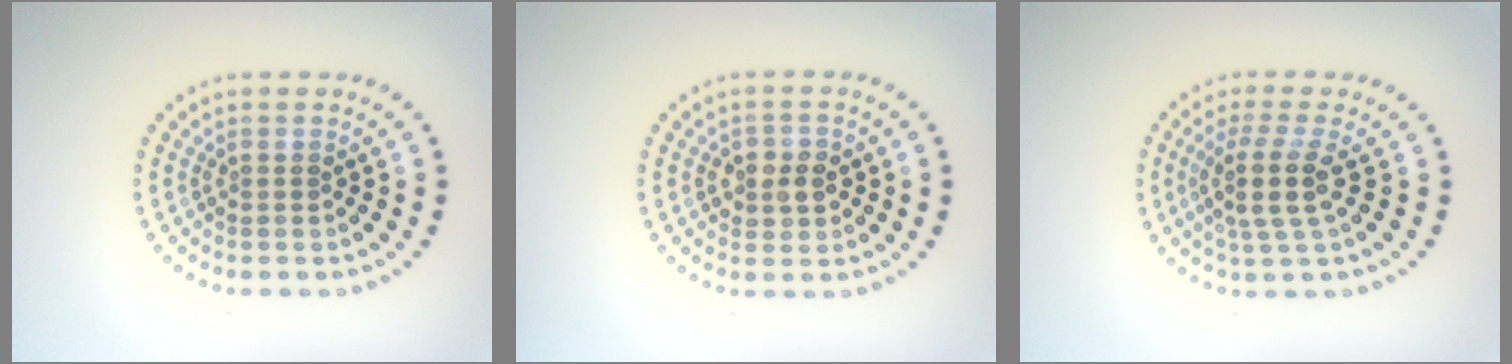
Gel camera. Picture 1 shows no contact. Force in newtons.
{"total": 2.3, "press": 2.3, "slide": 0.2}
{"total": 3.7, "press": 2.9, "slide": 2.3}